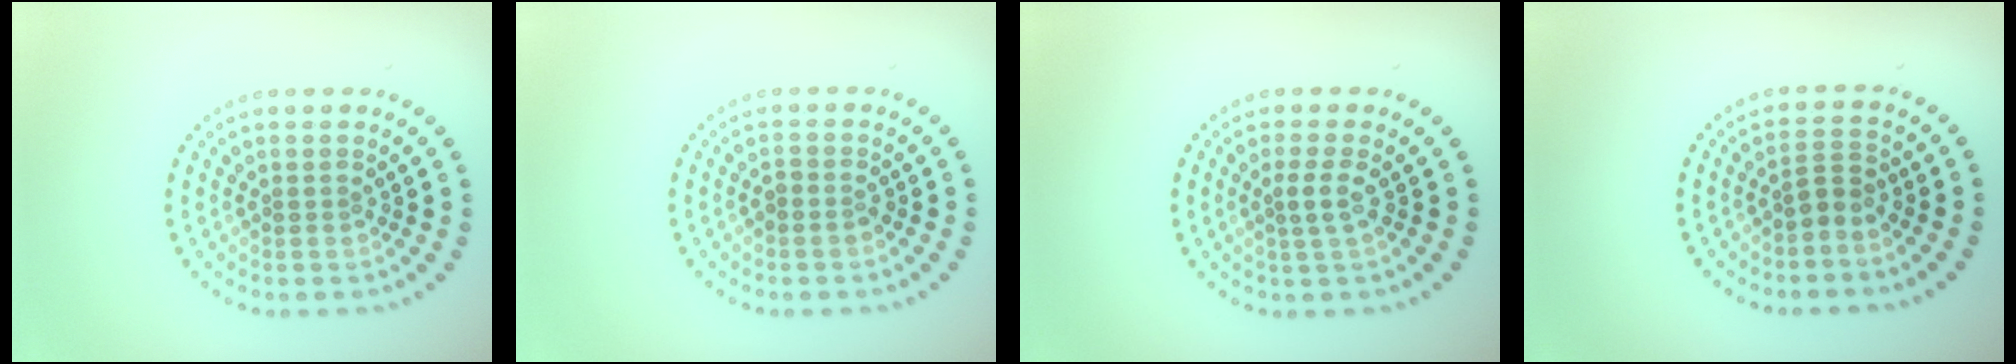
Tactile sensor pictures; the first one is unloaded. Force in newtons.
{"total": 1.1, "press": 0.9, "slide": 0.6}
{"total": 1.6, "press": 1.2, "slide": 1.0}
{"total": 1.8, "press": 1.3, "slide": 1.2}